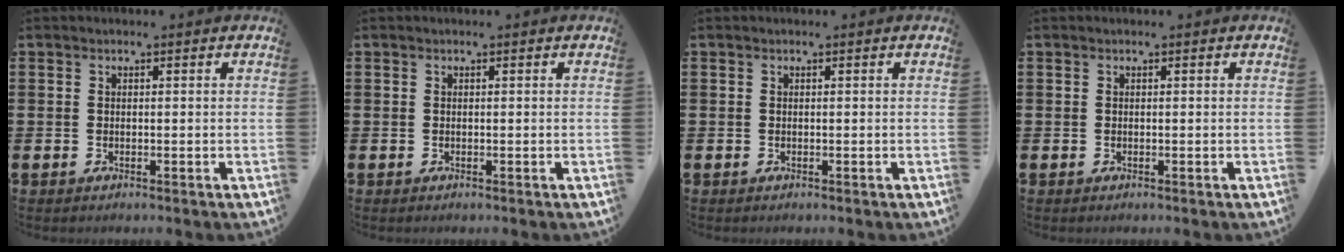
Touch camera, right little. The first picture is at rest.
{"total": 0.0}
{"total": 0.0}
{"total": 0.0}